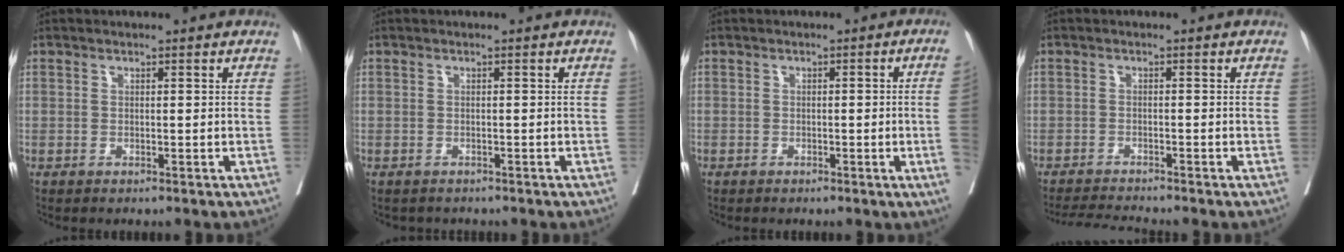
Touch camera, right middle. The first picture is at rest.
{"total": 1.9, "force": [-1.8, 0.8, 0.3], "torque": [-0.015, -0.005, -0.025]}
{"total": 4.4, "force": [-1.0, -1.3, 4.0], "torque": [-0.050, -0.006, -0.014]}
{"total": 4.2, "force": [-3.9, -1.1, 0.8], "torque": [-0.017, -0.021, -0.068]}